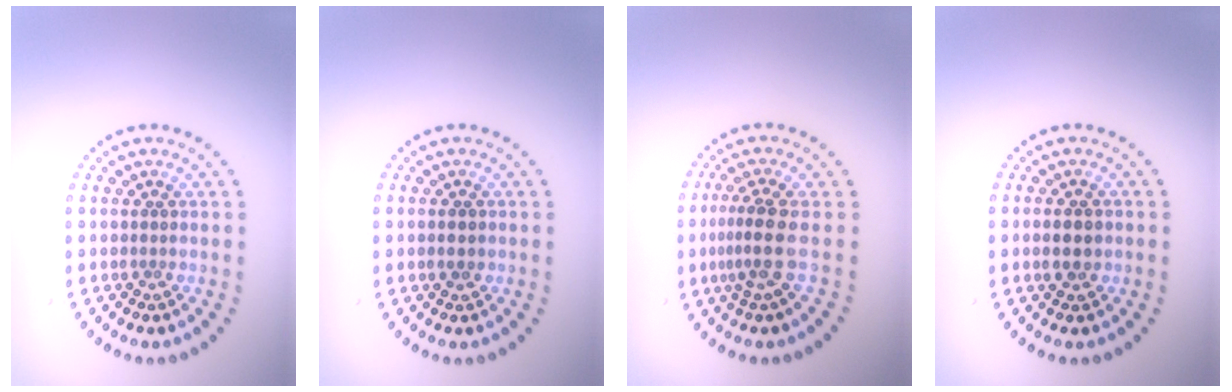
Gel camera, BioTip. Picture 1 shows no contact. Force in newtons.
{"total": 1.4, "press": 1.4, "slide": 0.1}
{"total": 2.9, "press": 2.1, "slide": 2.0}
{"total": 2.4, "press": 2.4, "slide": 0.1}